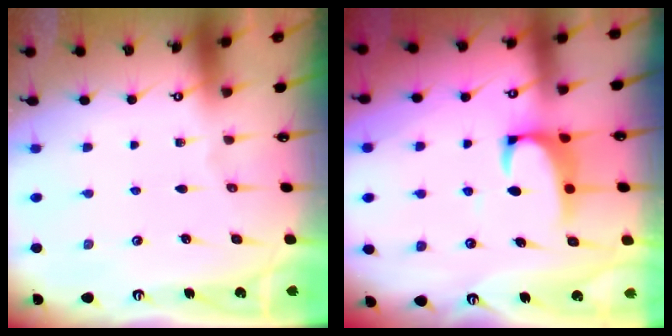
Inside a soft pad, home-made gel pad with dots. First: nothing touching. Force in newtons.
{"total": 2.1, "press": 1.8, "slide": 0.9}